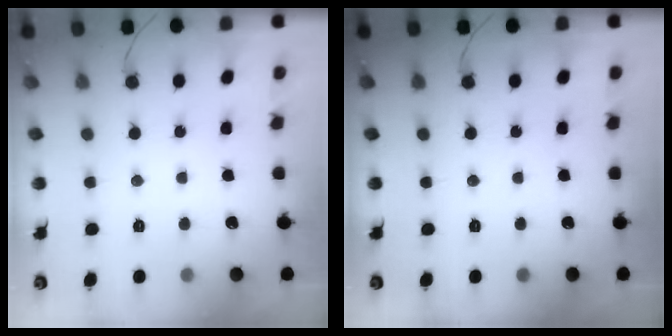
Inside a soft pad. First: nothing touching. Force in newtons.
{"total": 0.0}